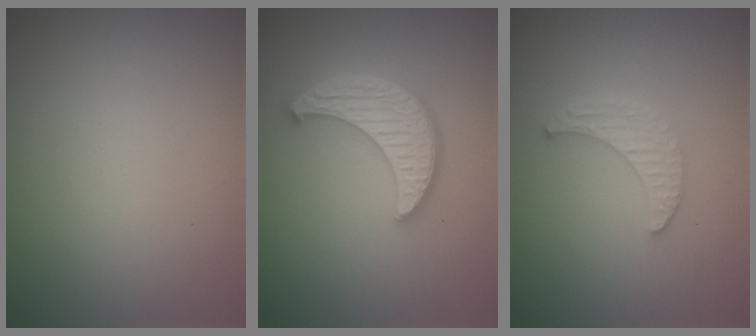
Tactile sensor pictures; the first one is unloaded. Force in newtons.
{"total": 4.6, "press": 4.0, "slide": 2.4}
{"total": 2.2, "press": 2.2, "slide": 0.5}